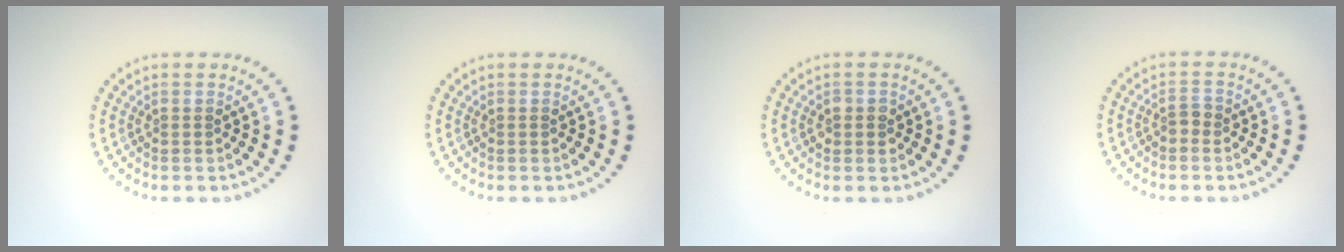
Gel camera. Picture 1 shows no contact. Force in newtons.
{"total": 0.0}
{"total": 1.4, "press": 1.4, "slide": 0.3}
{"total": 1.1, "press": 0.9, "slide": 0.5}